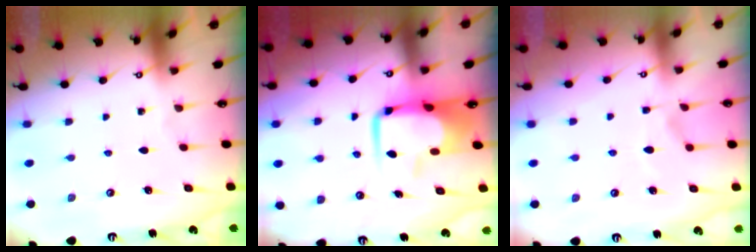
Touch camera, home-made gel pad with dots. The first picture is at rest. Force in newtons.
{"total": 7.4, "press": 7.3, "slide": 1.3}
{"total": 5.2, "press": 5.0, "slide": 1.3}